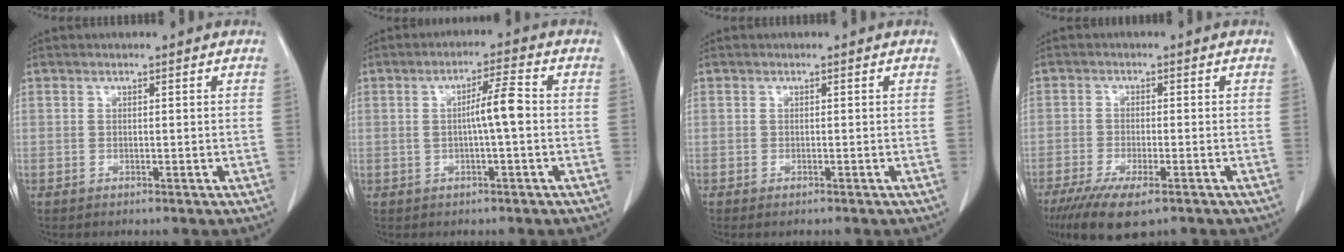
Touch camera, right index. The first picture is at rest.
{"total": 5.1, "force": [-0.2, 0.2, 5.1], "torque": [-0.087, 0.009, -0.003]}
{"total": 0.6, "force": [-0.5, 0.1, 0.3], "torque": [-0.008, -0.002, -0.004]}
{"total": 9.2, "force": [-6.1, 2.2, 6.4], "torque": [-0.104, -0.021, -0.096]}